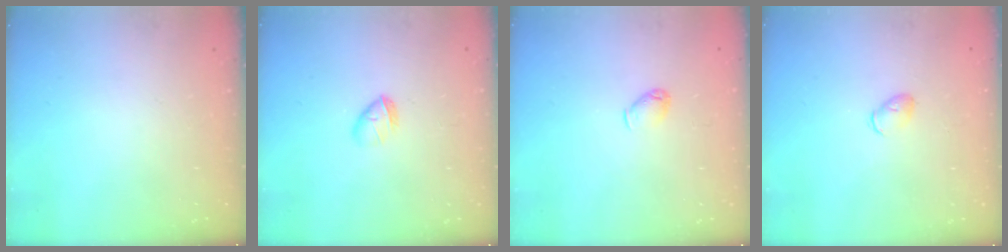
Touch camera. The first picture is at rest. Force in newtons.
{"total": 4.0, "press": 3.8, "slide": 1.0}
{"total": 3.8, "press": 3.7, "slide": 0.7}
{"total": 4.6, "press": 4.5, "slide": 1.1}